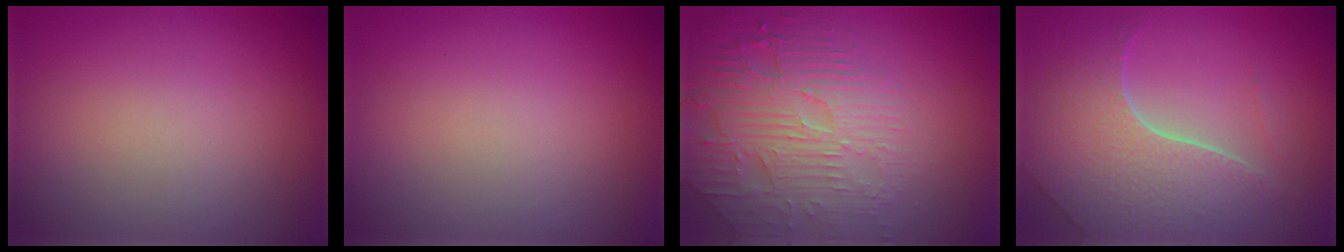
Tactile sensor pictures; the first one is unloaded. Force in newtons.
{"total": 0.0}
{"total": 4.7, "press": 4.4, "slide": 1.6}
{"total": 7.4, "press": 5.3, "slide": 5.2}